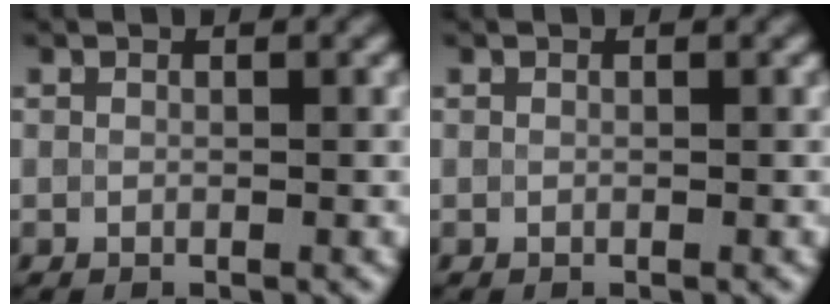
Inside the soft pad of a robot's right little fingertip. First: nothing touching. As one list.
[{"total": 0.0}]